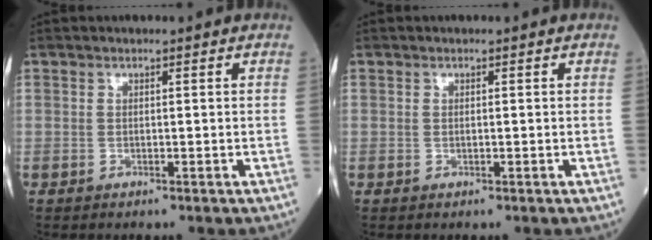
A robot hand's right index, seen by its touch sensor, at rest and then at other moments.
{"total": 0.0}